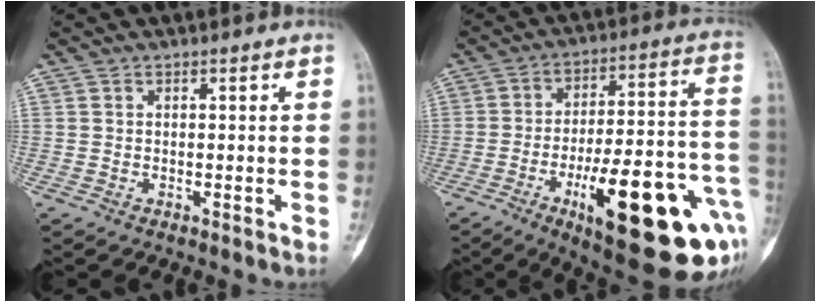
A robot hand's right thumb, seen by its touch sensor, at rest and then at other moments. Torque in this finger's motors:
{"motor_torque": [3.31, 1.70, 2.05, -0.72, 0.85]}